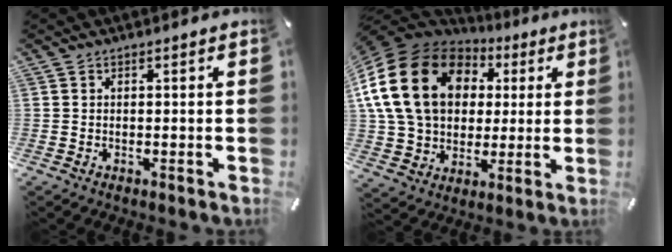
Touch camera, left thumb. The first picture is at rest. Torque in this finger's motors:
{"motor_torque": [1.83, 1.86, 2.77, 0.00, 0.93]}